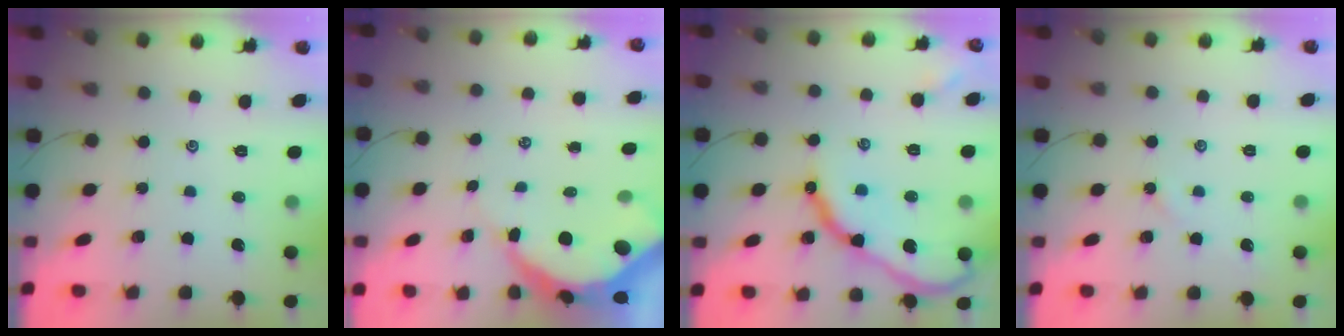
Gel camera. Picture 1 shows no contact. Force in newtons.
{"total": 9.3, "press": 9.3, "slide": 1.0}
{"total": 16.1, "press": 16.0, "slide": 1.2}
{"total": 4.2, "press": 4.2, "slide": 0.4}